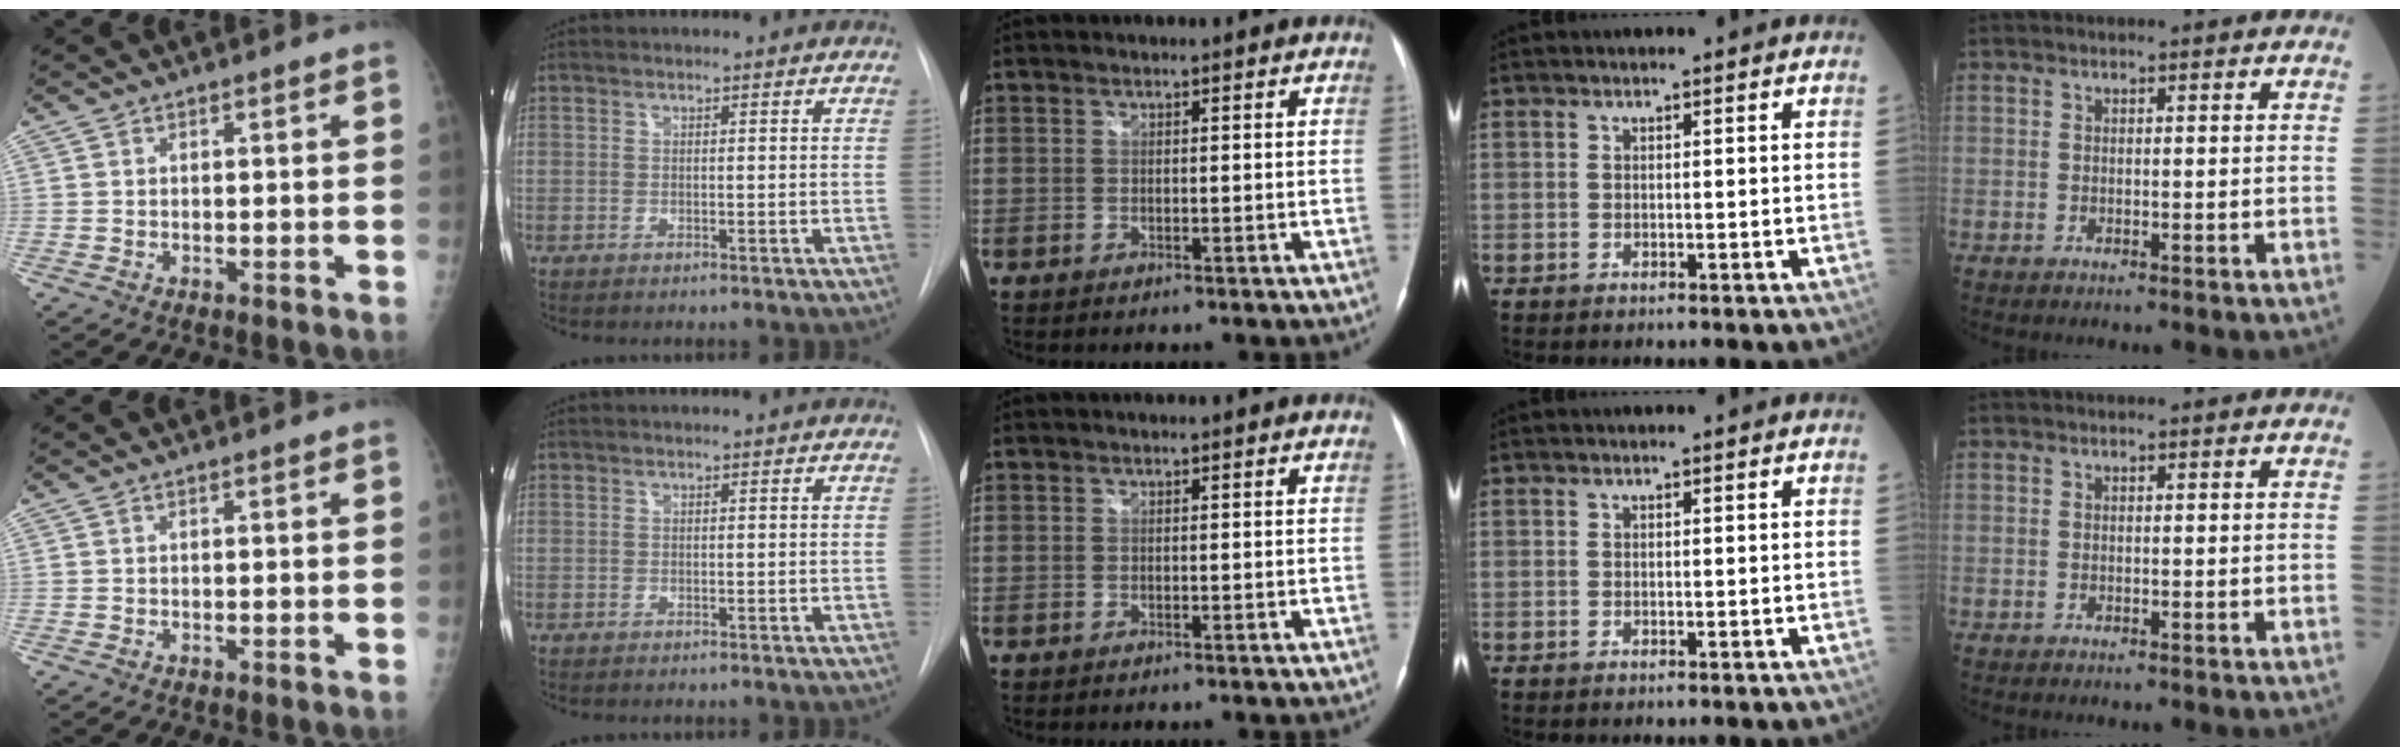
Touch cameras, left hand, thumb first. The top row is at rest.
{}